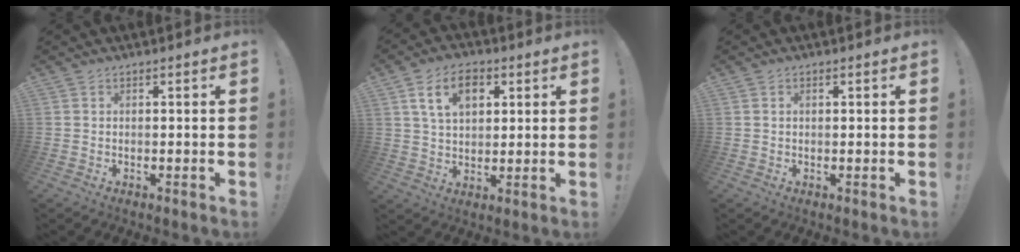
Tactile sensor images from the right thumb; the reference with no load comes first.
{"total": 11.4, "force": [4.5, 7.1, 7.6], "torque": [-0.132, 0.010, 0.086]}
{"total": 0.7, "force": [0.2, 0.3, 0.6], "torque": [-0.010, 0.001, 0.004]}